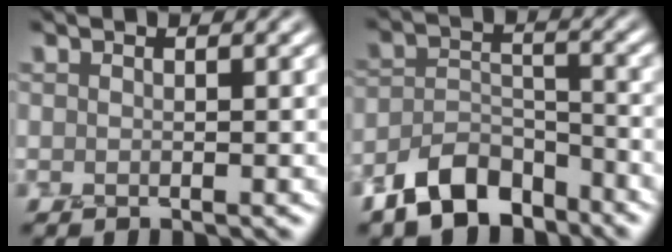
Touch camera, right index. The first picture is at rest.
{"total": 6.2, "force": [-4.8, 3.1, 2.6], "torque": [-0.042, -0.001, -0.095]}